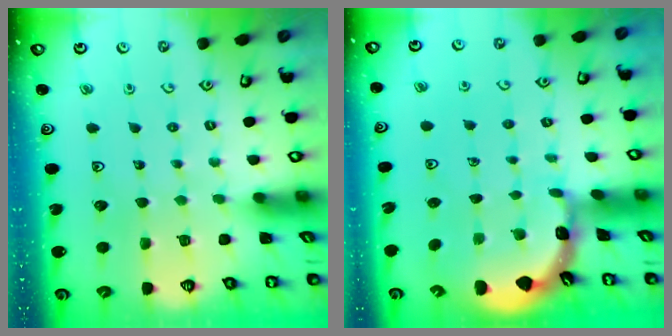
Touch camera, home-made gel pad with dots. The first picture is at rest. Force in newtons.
{"total": 1.8, "press": 1.8, "slide": 0.2}